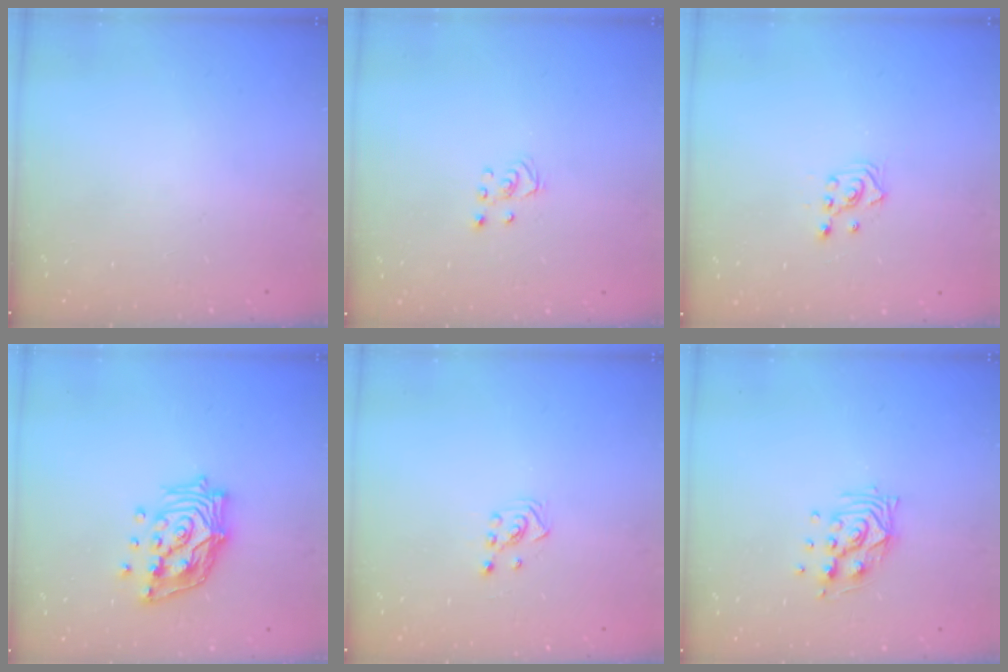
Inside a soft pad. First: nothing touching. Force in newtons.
{"total": 2.5, "press": 2.5, "slide": 0.2}
{"total": 2.6, "press": 2.4, "slide": 1.0}
{"total": 18.2, "press": 18.0, "slide": 2.7}
{"total": 2.5, "press": 2.4, "slide": 0.8}
{"total": 9.5, "press": 9.5, "slide": 0.4}